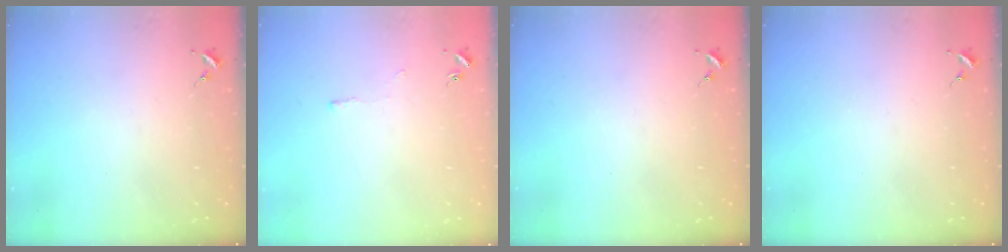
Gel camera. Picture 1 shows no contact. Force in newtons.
{"total": 2.3, "press": 2.3, "slide": 0.4}
{"total": 0.0}
{"total": 0.0}